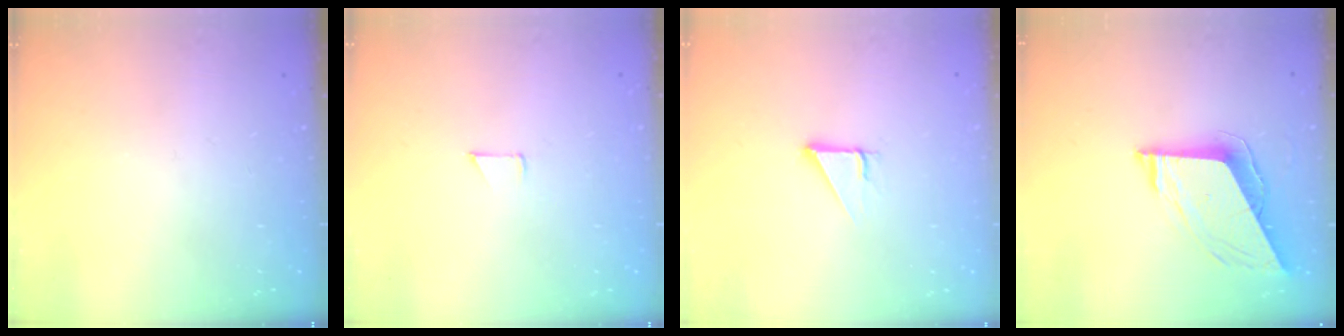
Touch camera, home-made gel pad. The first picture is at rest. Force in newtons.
{"total": 3.4, "press": 3.4, "slide": 0.3}
{"total": 3.0, "press": 3.0, "slide": 0.1}
{"total": 8.9, "press": 8.9, "slide": 1.2}